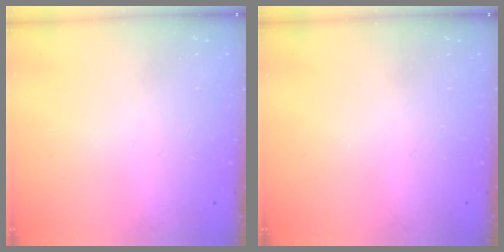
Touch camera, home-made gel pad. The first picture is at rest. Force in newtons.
{"total": 0.0}